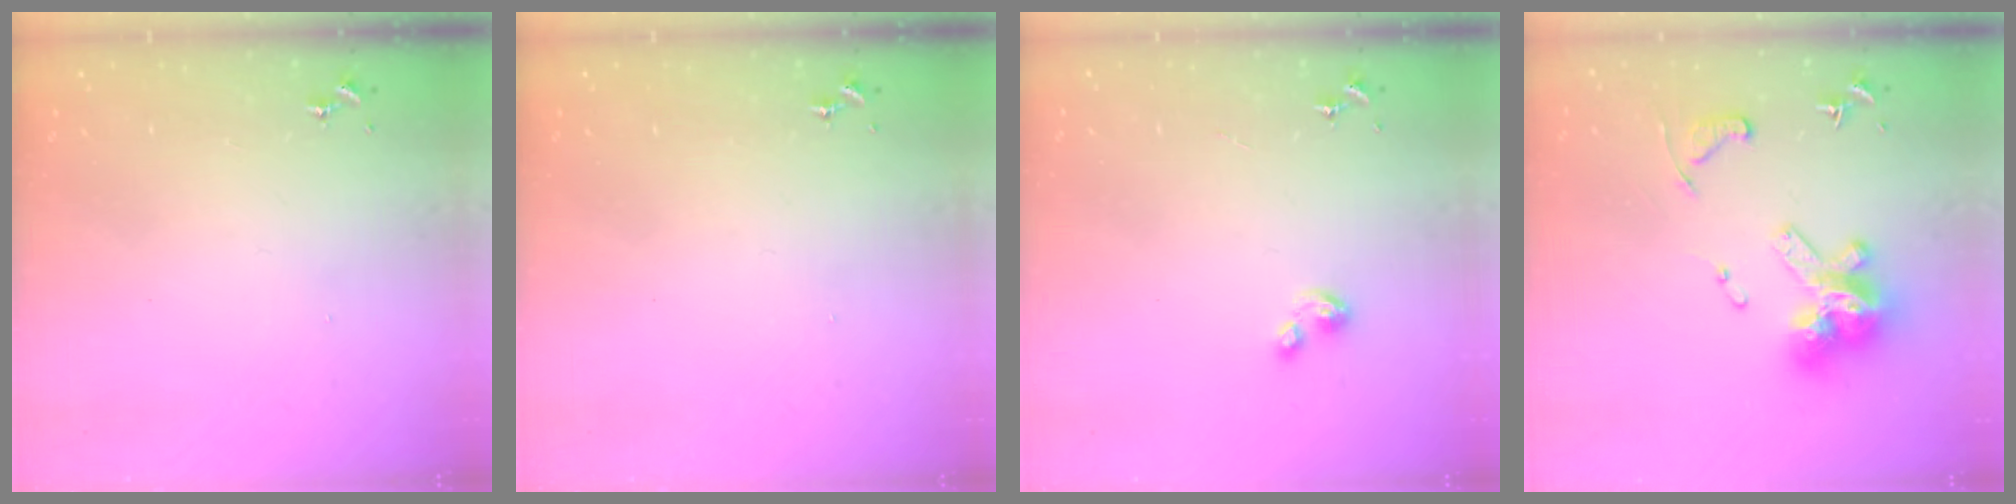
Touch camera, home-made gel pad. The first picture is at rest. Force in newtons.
{"total": 0.0}
{"total": 3.6, "press": 3.6, "slide": 0.3}
{"total": 17.3, "press": 17.2, "slide": 1.6}